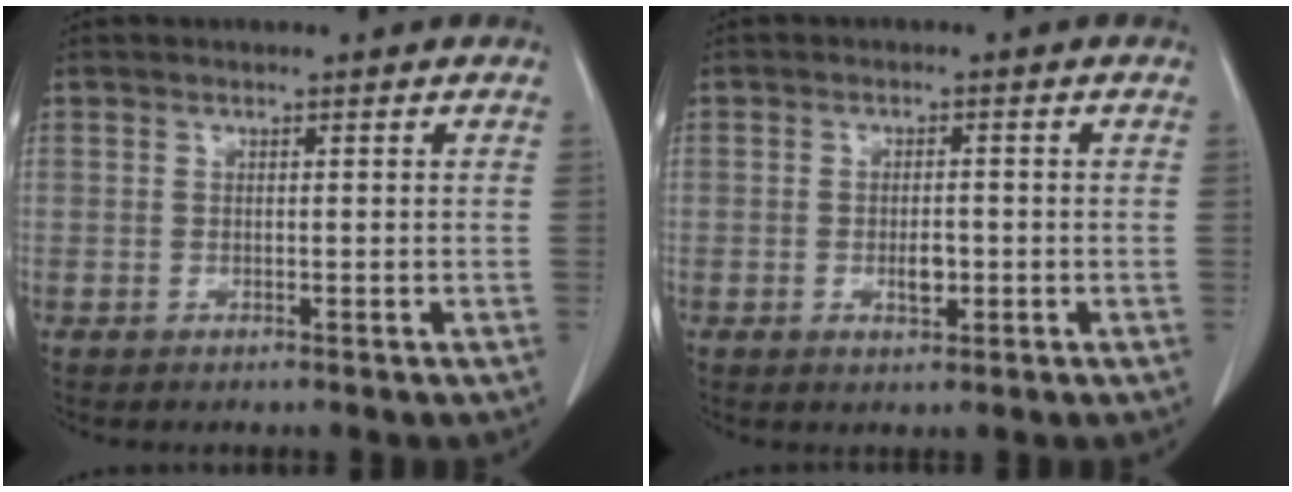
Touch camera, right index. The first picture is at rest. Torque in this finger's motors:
{"motor_torque": [0.46, -0.10, 0.21, 0.04]}